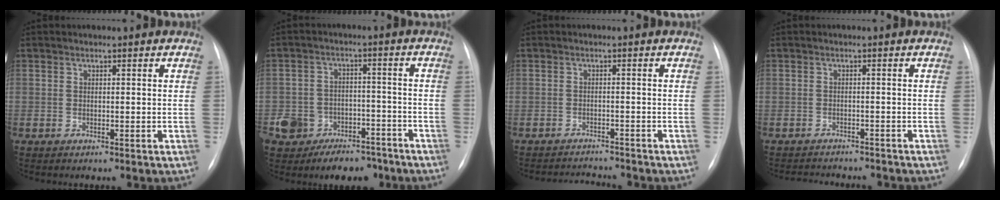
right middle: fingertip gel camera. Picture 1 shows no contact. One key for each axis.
{"total": 10.3, "fx": -6.8, "fy": 6.7, "fz": 3.7, "tx": -0.058, "ty": 0.026, "tz": -0.100}
{"total": 4.8, "fx": -4.8, "fy": 0.0, "fz": 0.2, "tx": -0.004, "ty": -0.004, "tz": -0.072}
{"total": 7.5, "fx": -7.1, "fy": 1.6, "fz": 1.7, "tx": -0.022, "ty": 0.001, "tz": -0.089}